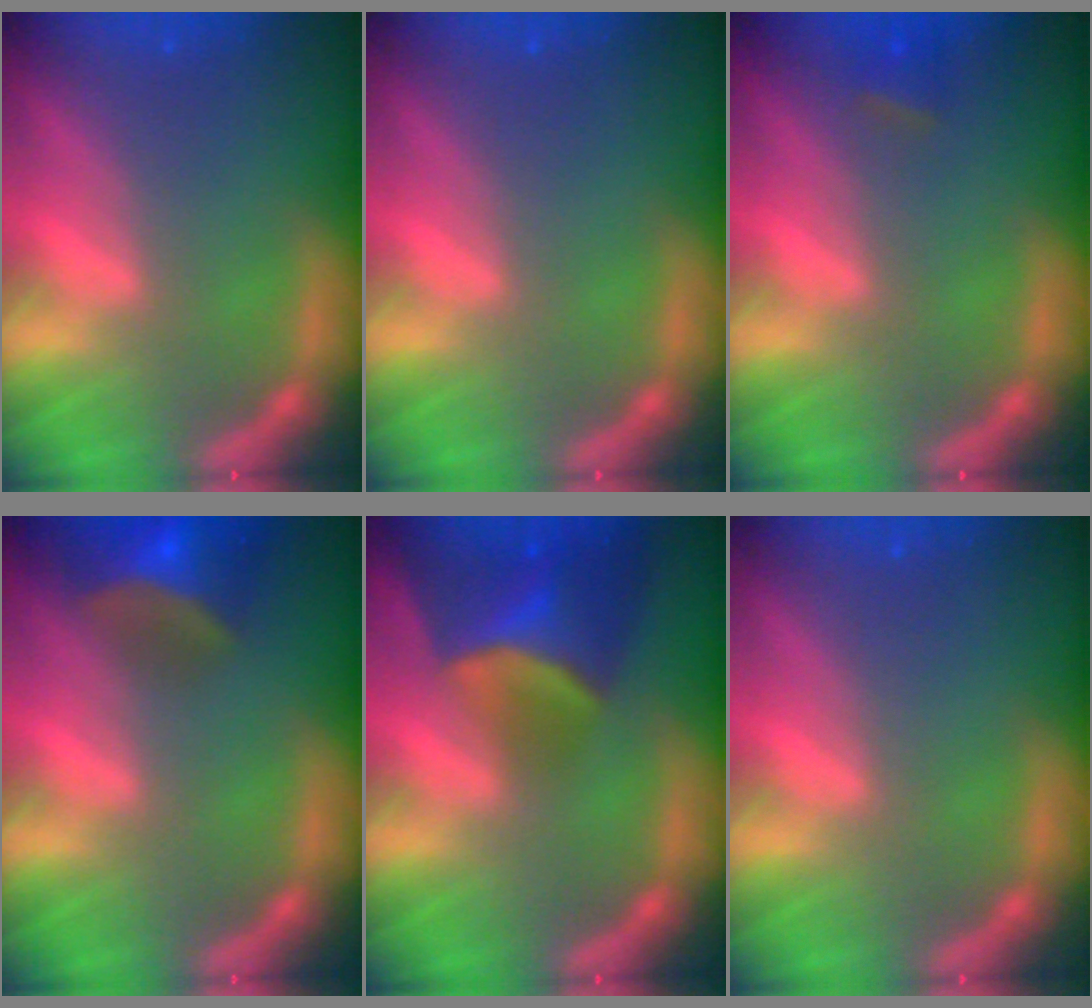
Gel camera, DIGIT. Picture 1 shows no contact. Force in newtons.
{"total": 0.0}
{"total": 1.4}
{"total": 7.0}
{"total": 7.4}
{"total": 0.0}